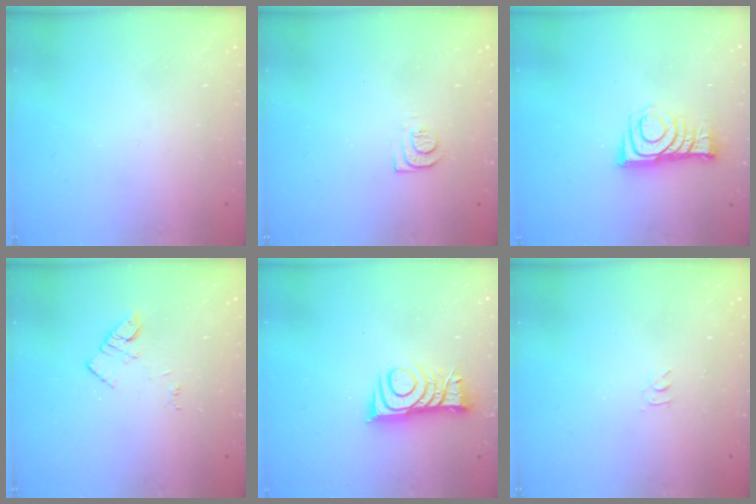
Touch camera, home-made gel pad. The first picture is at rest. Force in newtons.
{"total": 6.7, "press": 6.6, "slide": 0.7}
{"total": 9.5, "press": 9.5, "slide": 0.3}
{"total": 5.8, "press": 5.8, "slide": 0.6}
{"total": 8.8, "press": 8.8, "slide": 0.1}
{"total": 2.8, "press": 2.8, "slide": 0.4}